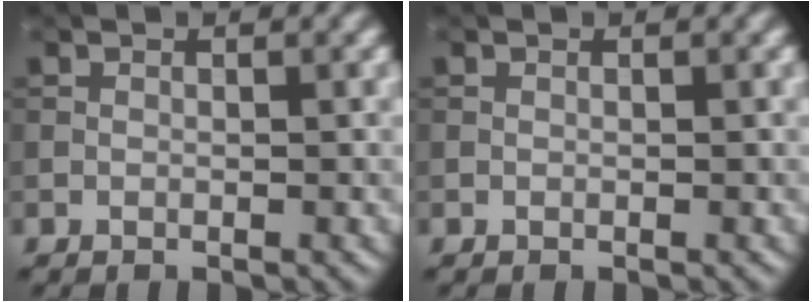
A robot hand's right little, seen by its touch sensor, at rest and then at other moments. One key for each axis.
{"total": 0.0}